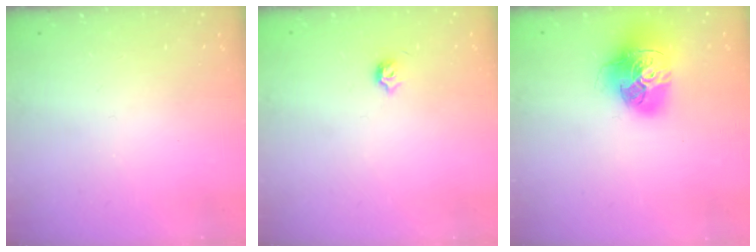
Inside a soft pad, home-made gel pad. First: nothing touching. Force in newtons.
{"total": 3.5, "press": 3.5, "slide": 0.6}
{"total": 16.7, "press": 16.6, "slide": 1.9}